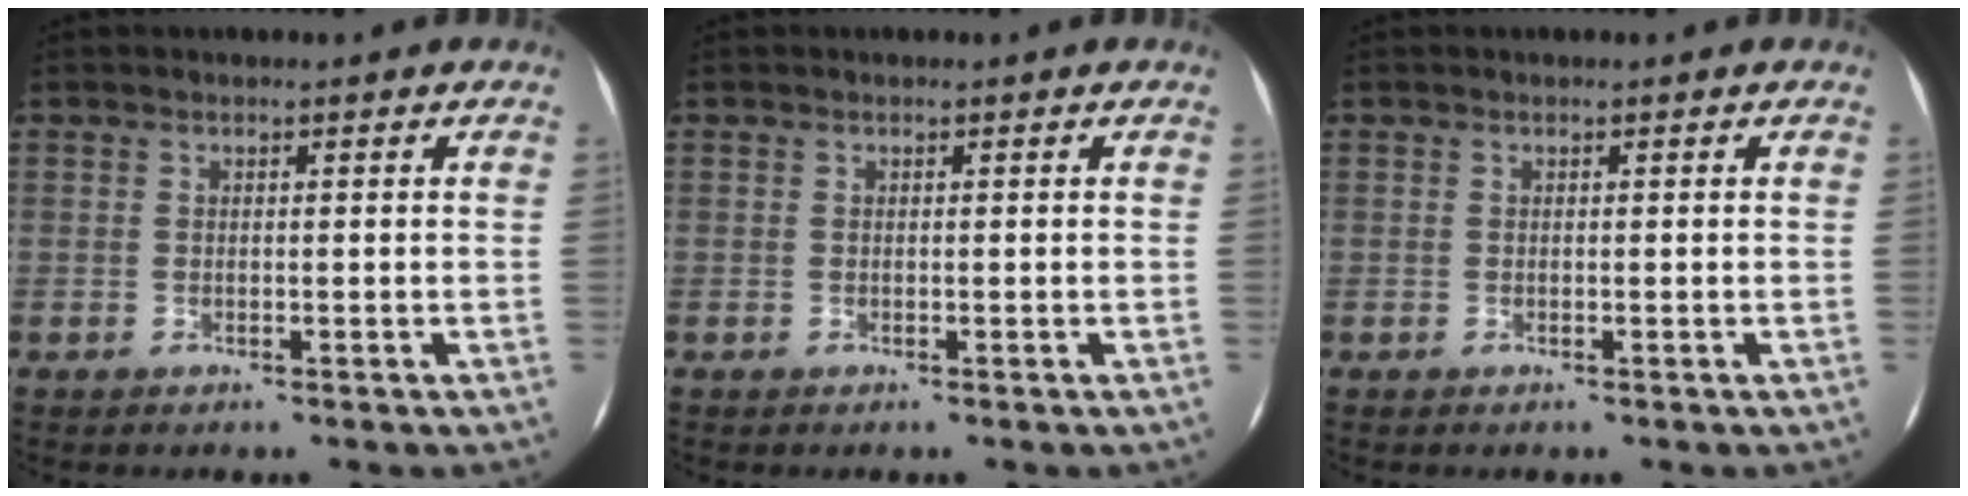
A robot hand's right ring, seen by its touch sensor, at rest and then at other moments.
{"total": 0.0}
{"total": 0.0}